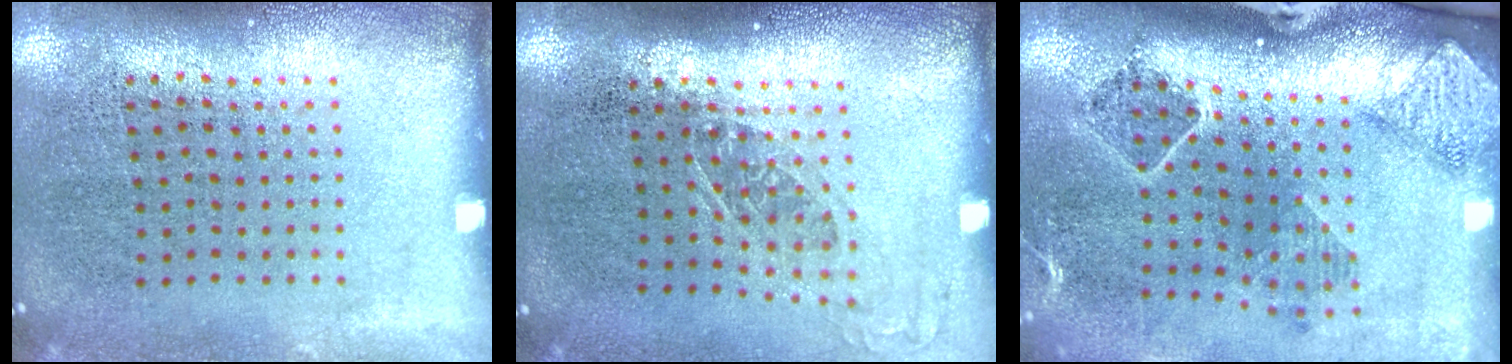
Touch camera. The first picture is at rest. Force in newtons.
{"total": 1.2, "press": 0.9, "slide": 0.7}
{"total": 1.7, "press": 1.6, "slide": 0.4}